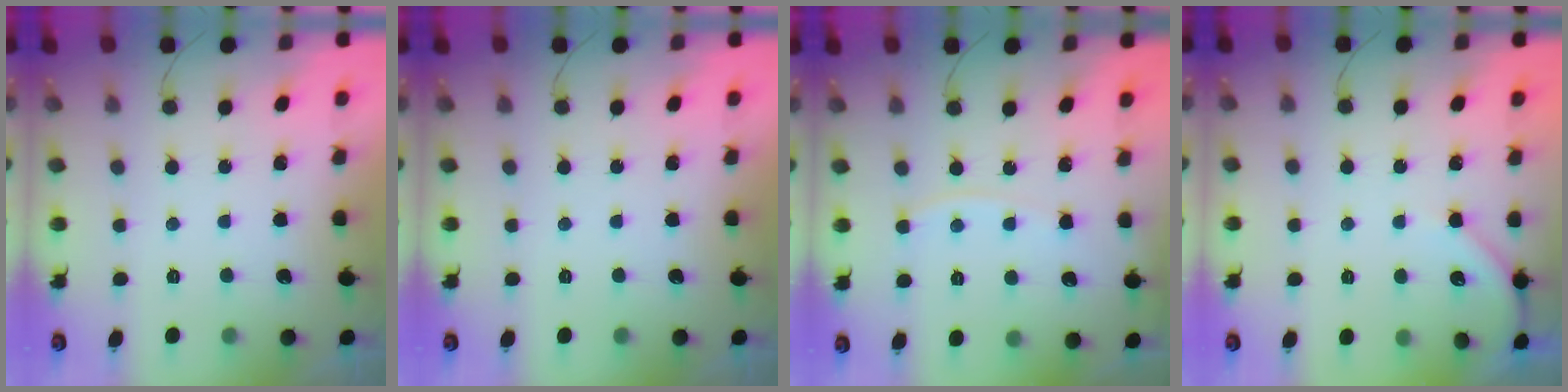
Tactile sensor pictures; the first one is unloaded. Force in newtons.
{"total": 0.0}
{"total": 5.7, "press": 5.6, "slide": 0.9}
{"total": 4.1, "press": 4.1, "slide": 0.6}